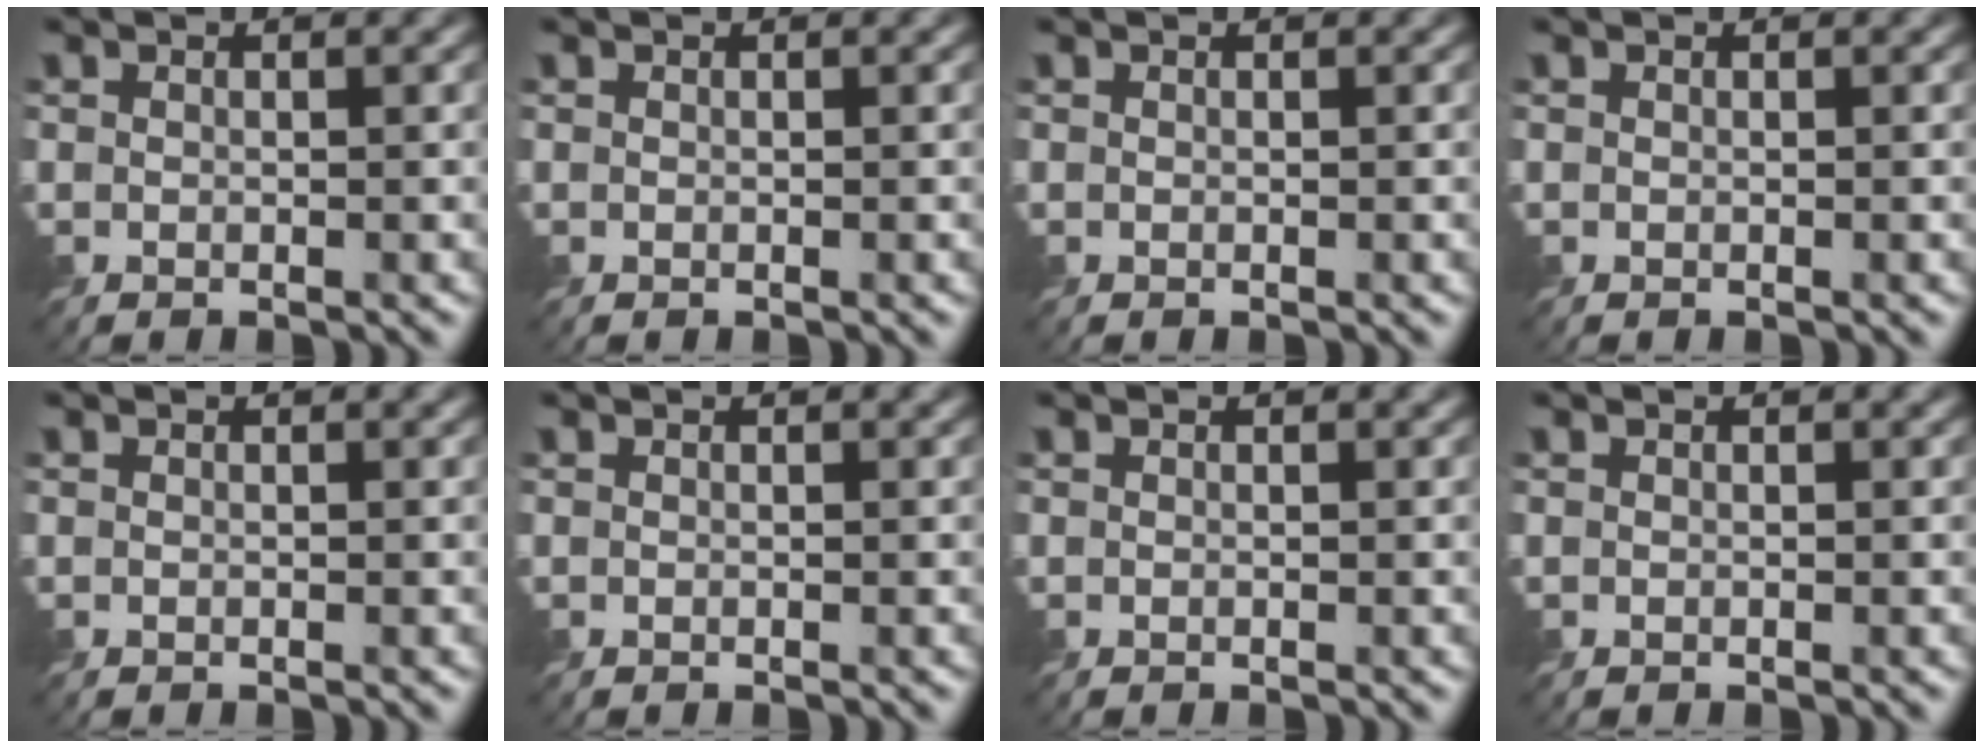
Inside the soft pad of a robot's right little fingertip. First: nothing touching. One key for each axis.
{"total": 0.0}
{"total": 0.0}
{"total": 0.0}
{"total": 0.0}
{"total": 0.0}
{"total": 0.0}
{"total": 0.0}